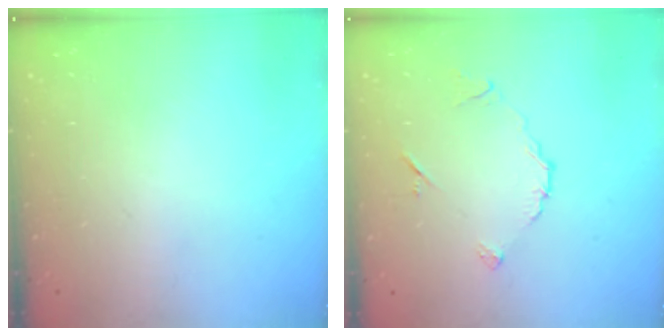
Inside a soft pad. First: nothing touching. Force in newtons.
{"total": 6.7, "press": 6.7, "slide": 0.2}